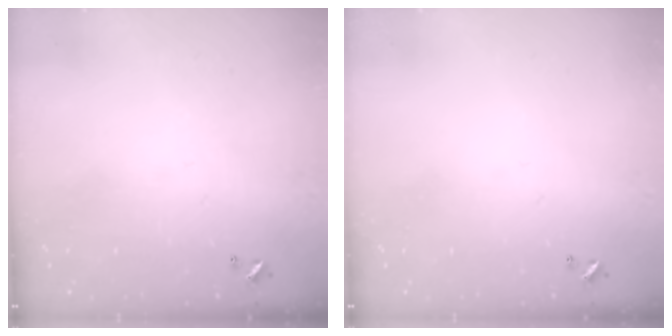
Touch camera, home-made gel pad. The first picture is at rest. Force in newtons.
{"total": 0.0}